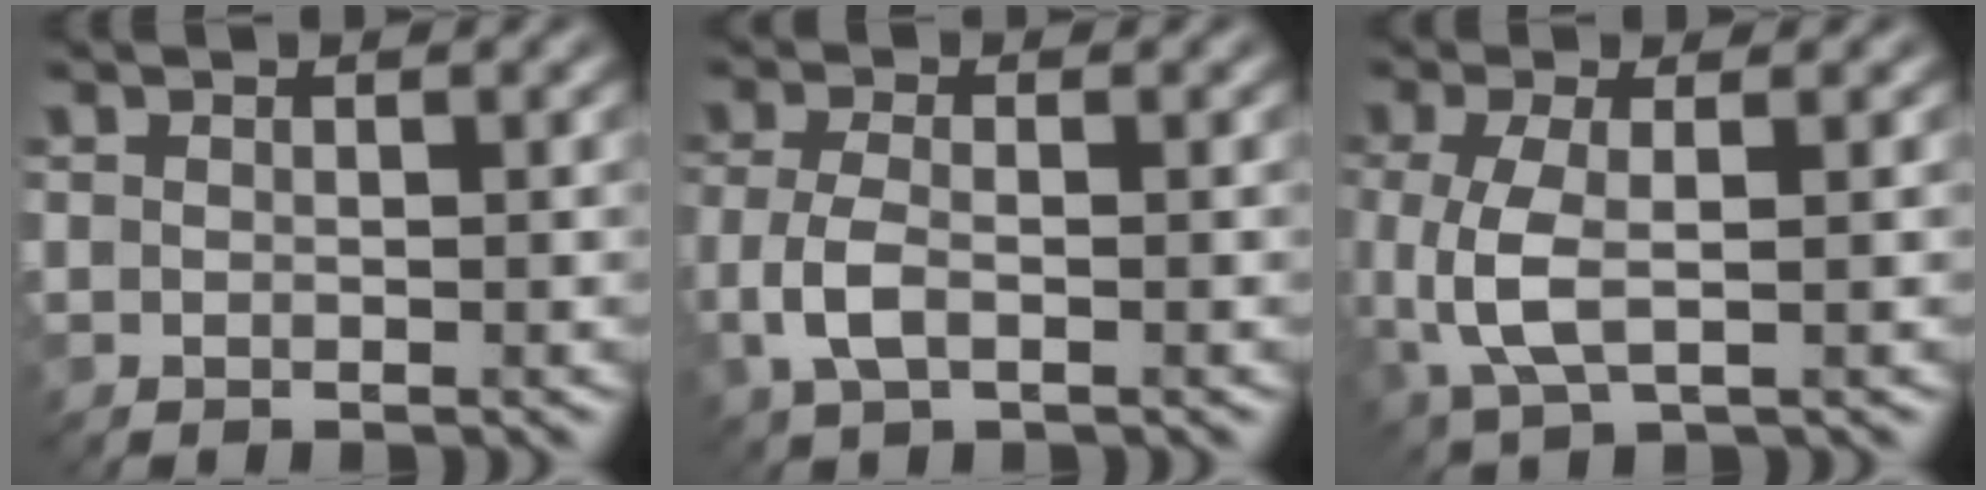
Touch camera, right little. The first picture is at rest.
{"total": 3.1, "force": [-0.9, 1.3, 2.6], "torque": [-0.064, -0.002, -0.024]}
{"total": 4.3, "force": [-0.1, 1.7, 4.0], "torque": [-0.104, -0.005, -0.004]}